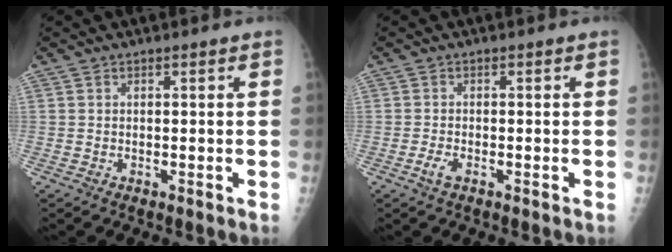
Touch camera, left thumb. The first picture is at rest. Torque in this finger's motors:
{"motor_torque": [-0.07, 0.06, 0.01, 0.00, 0.00]}